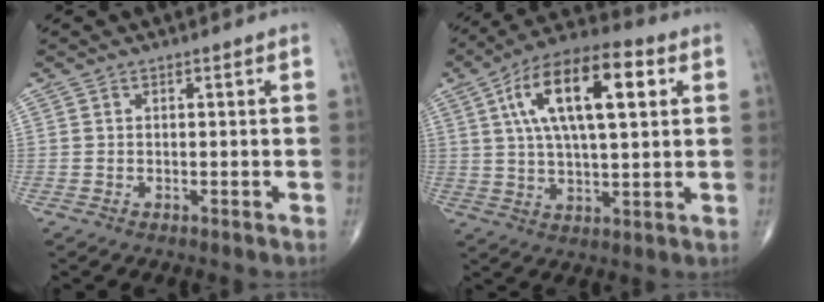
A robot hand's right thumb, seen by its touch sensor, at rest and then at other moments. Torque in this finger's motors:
{"motor_torque": [1.65, 3.36, 1.76, 0.61, 0.57]}